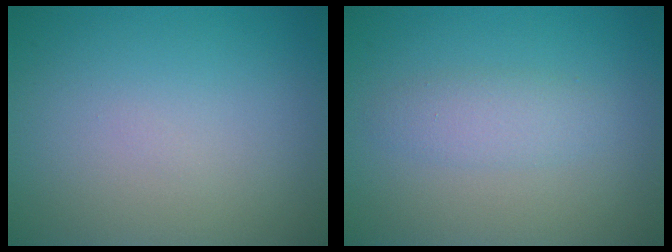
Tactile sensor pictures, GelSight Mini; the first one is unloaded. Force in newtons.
{"total": 1.9, "press": 1.9, "slide": 0.1}